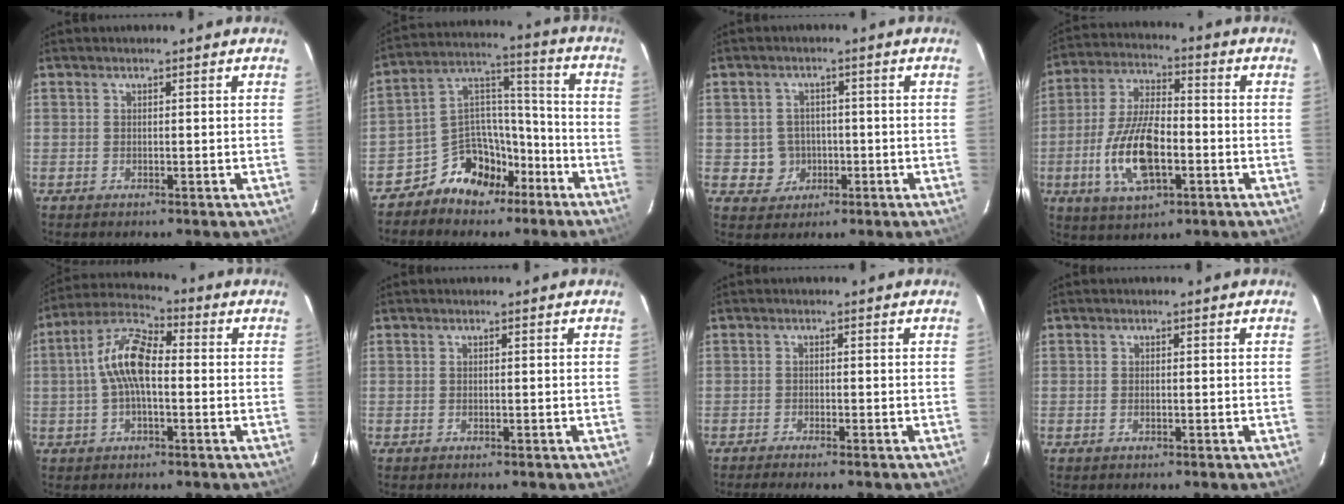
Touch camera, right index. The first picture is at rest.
{"total": 11.7, "force": [-7.9, 7.8, 3.7], "torque": [-0.066, 0.063, -0.128]}
{"total": 4.9, "force": [-0.9, 4.8, 0.5], "torque": [-0.018, 0.018, -0.001]}
{"total": 14.5, "force": [-4.2, 6.1, 12.4], "torque": [-0.262, -0.003, -0.075]}
{"total": 9.8, "force": [-0.4, 4.2, 8.9], "torque": [-0.184, 0.023, -0.013]}
{"total": 0.0}
{"total": 2.2, "force": [-1.9, -0.2, 1.1], "torque": [-0.030, -0.006, -0.034]}
{"total": 0.7, "force": [-0.2, 0.4, 0.6], "torque": [-0.013, 0.000, -0.004]}